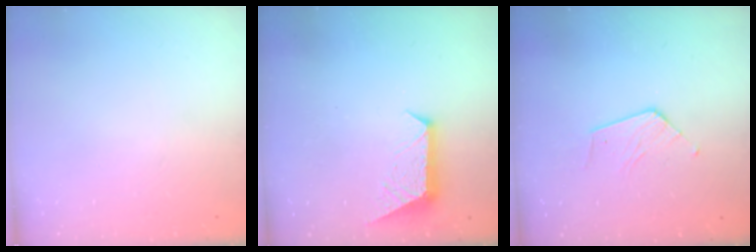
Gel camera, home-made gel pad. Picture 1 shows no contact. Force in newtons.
{"total": 8.9, "press": 8.9, "slide": 0.8}
{"total": 6.0, "press": 5.9, "slide": 0.6}